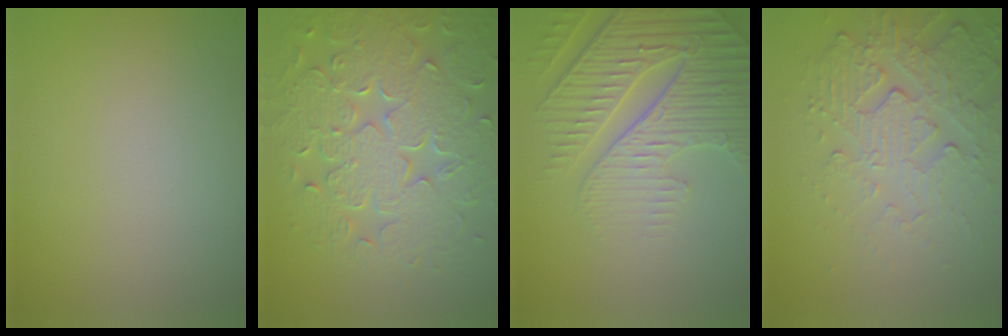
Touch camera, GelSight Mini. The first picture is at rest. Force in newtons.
{"total": 8.7, "press": 6.3, "slide": 6.0}
{"total": 6.1, "press": 4.9, "slide": 3.5}
{"total": 5.3, "press": 3.7, "slide": 3.9}